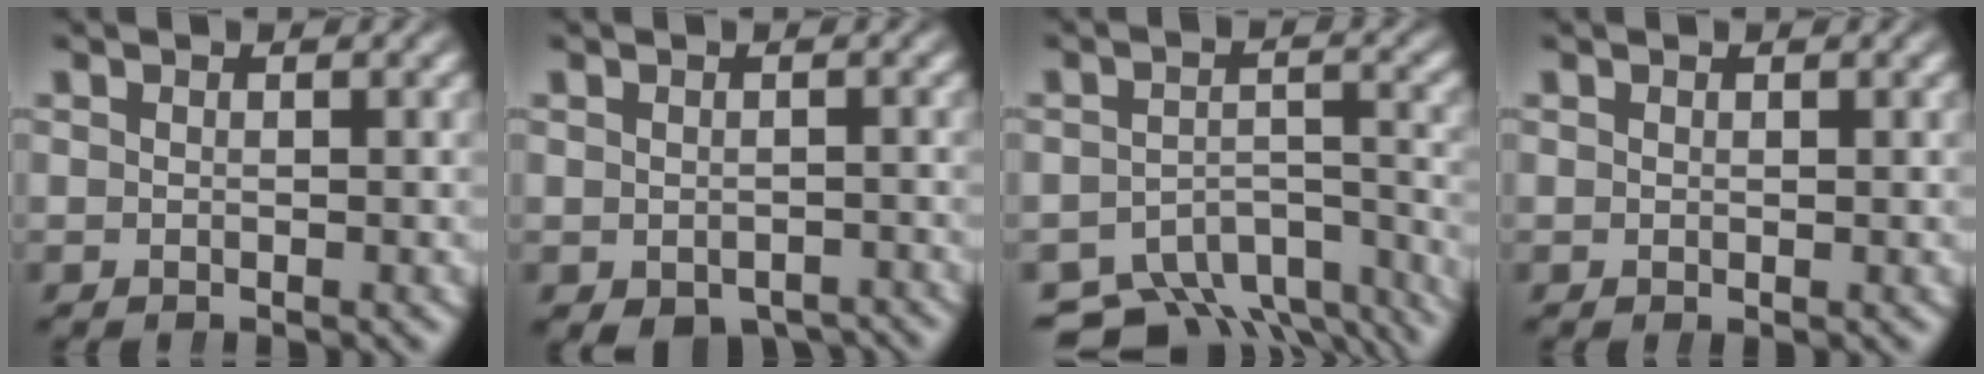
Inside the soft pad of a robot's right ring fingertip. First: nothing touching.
{"total": 3.4, "force": [-2.6, 1.8, 1.2], "torque": [-0.009, -0.019, -0.034]}
{"total": 9.6, "force": [-7.6, 4.6, 3.7], "torque": [-0.043, -0.020, -0.125]}
{"total": 0.0}